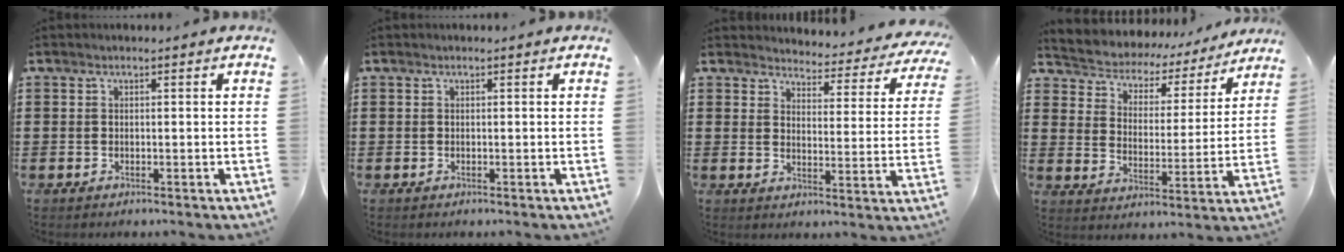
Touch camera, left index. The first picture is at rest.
{"total": 0.0}
{"total": 3.8, "force": [3.7, 0.4, 0.5], "torque": [-0.026, -0.034, 0.059]}
{"total": 3.4, "force": [3.2, 1.2, 0.1], "torque": [-0.027, -0.028, 0.044]}